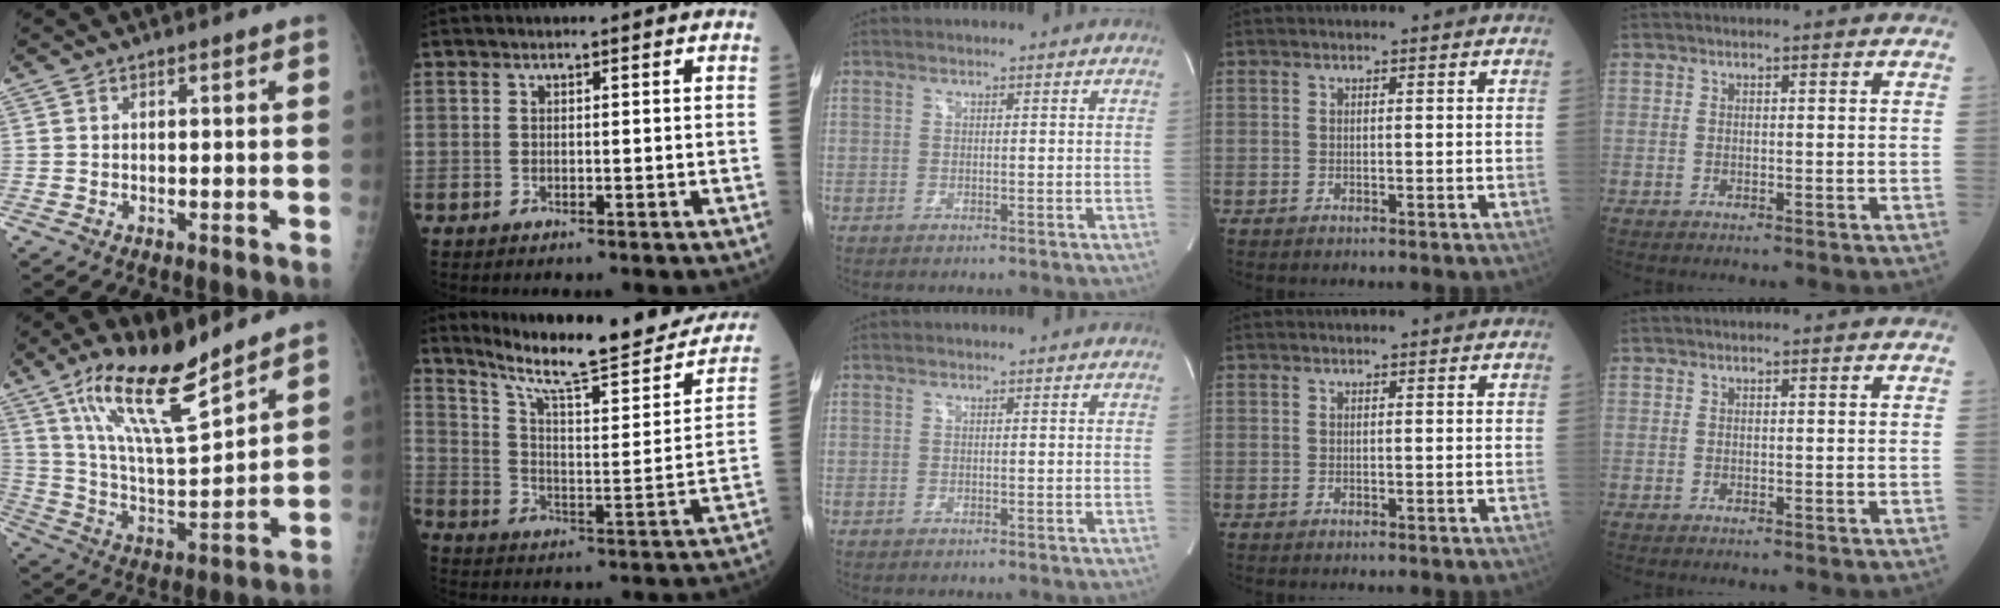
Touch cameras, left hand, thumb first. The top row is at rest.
{"thumb": {"total": 16.8, "force": [12.0, 3.8, 11.2], "torque": [-0.180, -0.070, 0.227]}, "index": {"total": 24.2, "force": [20.5, 3.0, 12.5], "torque": [-0.189, -0.044, 0.281]}}